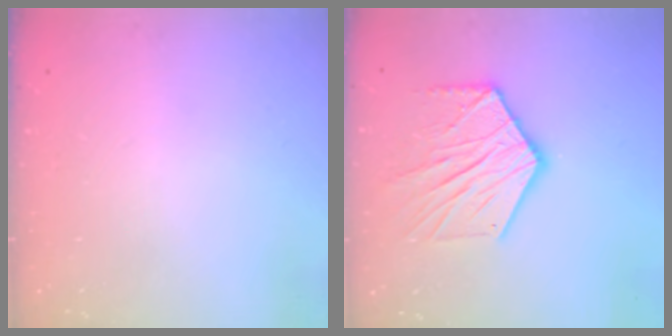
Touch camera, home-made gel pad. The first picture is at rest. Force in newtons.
{"total": 13.6, "press": 13.6, "slide": 1.0}